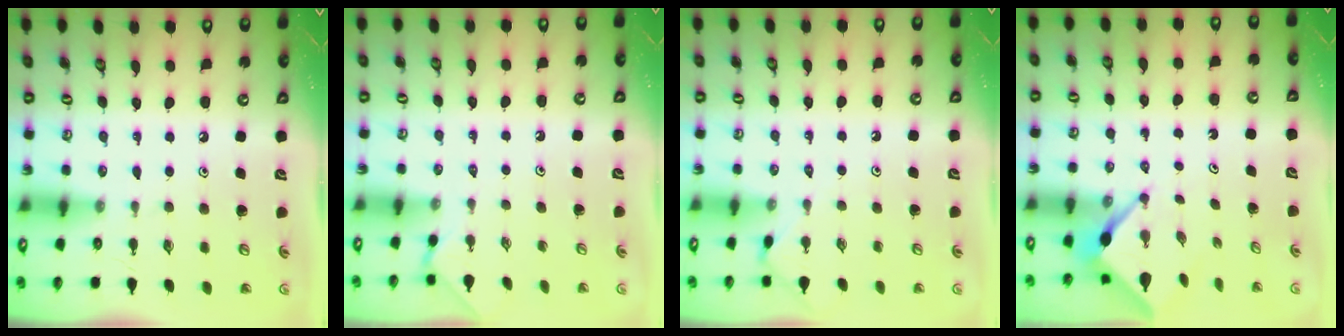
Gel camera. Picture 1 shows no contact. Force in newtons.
{"total": 1.4, "press": 1.4, "slide": 0.2}
{"total": 3.2, "press": 3.1, "slide": 0.5}
{"total": 3.1, "press": 3.1, "slide": 0.2}